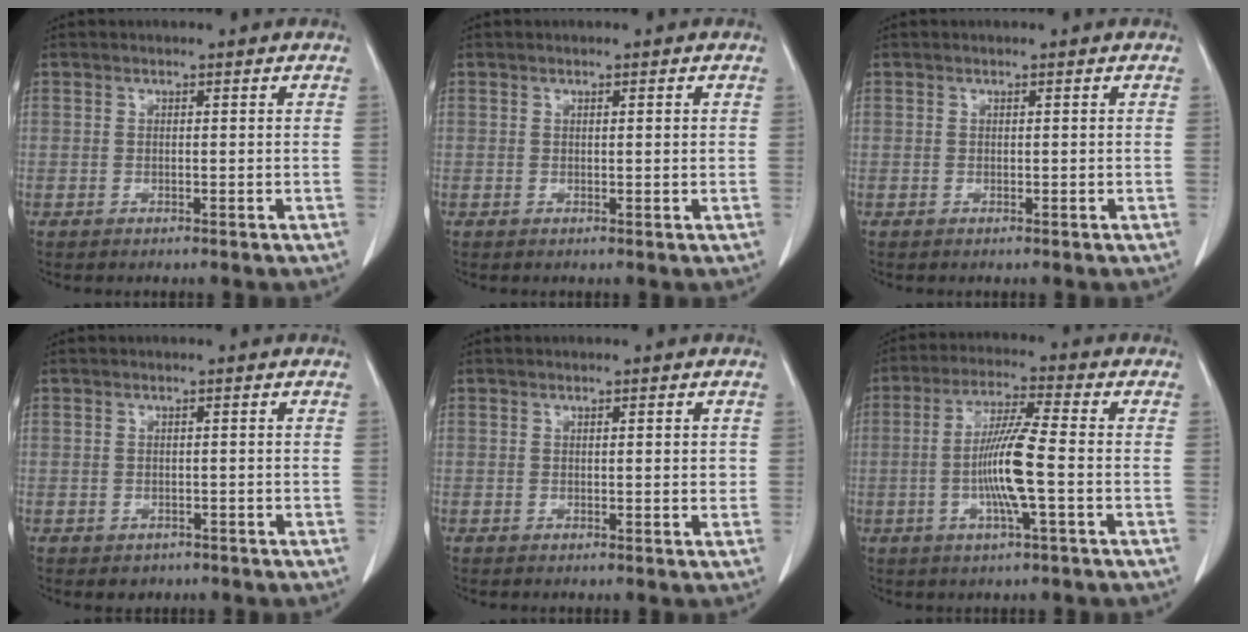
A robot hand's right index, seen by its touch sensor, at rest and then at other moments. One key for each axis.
{"total": 0.8, "fx": 0.2, "fy": 0.1, "fz": 0.8, "tx": -0.014, "ty": 0.000, "tz": 0.003}
{"total": 0.0}
{"total": 1.6, "fx": -0.9, "fy": 1.2, "fz": 0.3, "tx": -0.005, "ty": 0.002, "tz": -0.007}
{"total": 1.5, "fx": 0.3, "fy": 0.4, "fz": 1.4, "tx": -0.021, "ty": 0.000, "tz": 0.005}
{"total": 9.4, "fx": -1.7, "fy": -0.1, "fz": 9.3, "tx": -0.180, "ty": -0.004, "tz": -0.037}